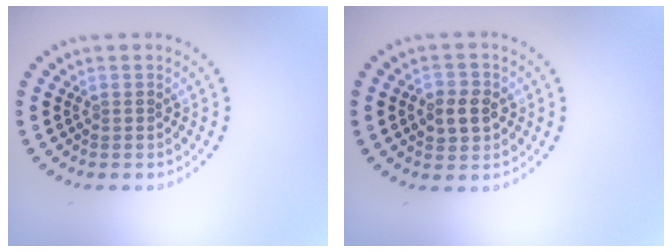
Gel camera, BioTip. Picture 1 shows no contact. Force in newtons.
{"total": 2.9, "press": 2.9, "slide": 0.4}